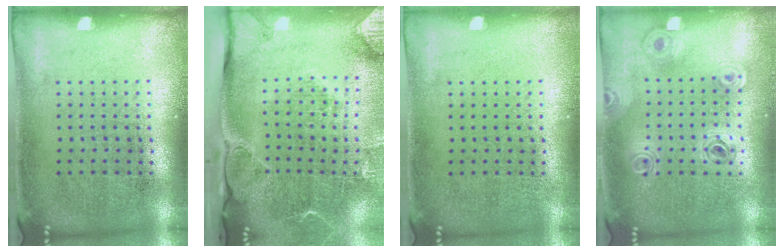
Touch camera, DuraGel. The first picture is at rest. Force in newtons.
{"total": 3.0, "press": 2.3, "slide": 1.9}
{"total": 0.0}
{"total": 0.9, "press": 0.9, "slide": 0.1}